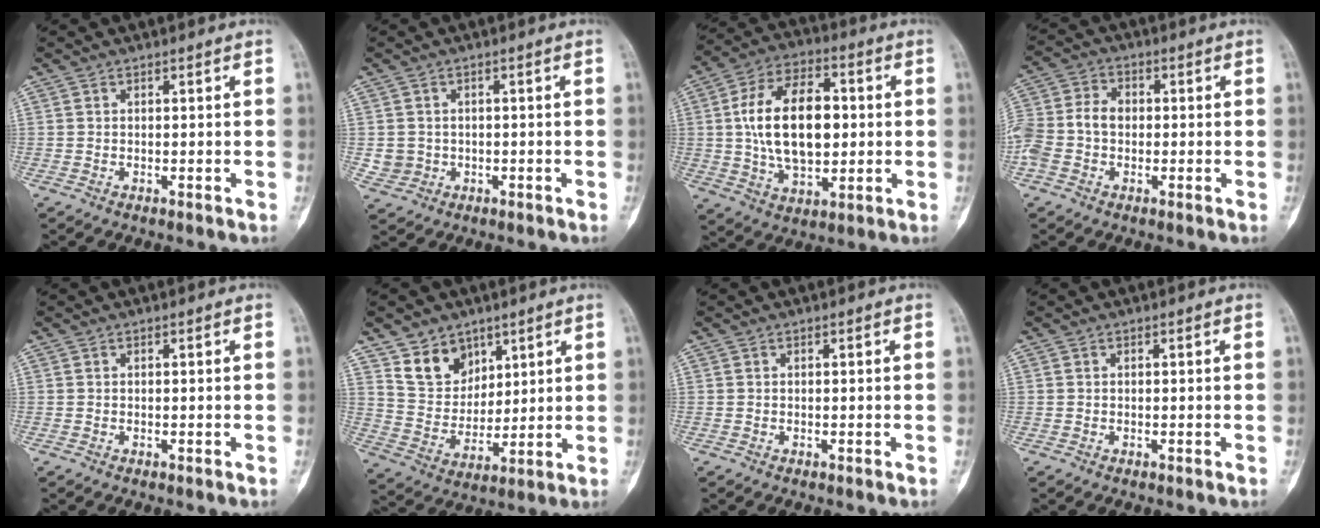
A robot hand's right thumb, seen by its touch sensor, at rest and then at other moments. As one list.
[{"total": 3.1, "force": [-0.3, 3.0, 0.7], "torque": [0.002, 0.005, 0.002]}, {"total": 17.8, "force": [1.3, 10.5, 14.4], "torque": [-0.228, 0.013, 0.023]}, {"total": 9.3, "force": [-1.3, 6.8, 6.1], "torque": [-0.135, 0.029, -0.034]}, {"total": 0.0}, {"total": 10.0, "force": [6.4, 7.1, 3.0], "torque": [-0.021, -0.049, 0.131]}, {"total": 0.0}, {"total": 0.0}]